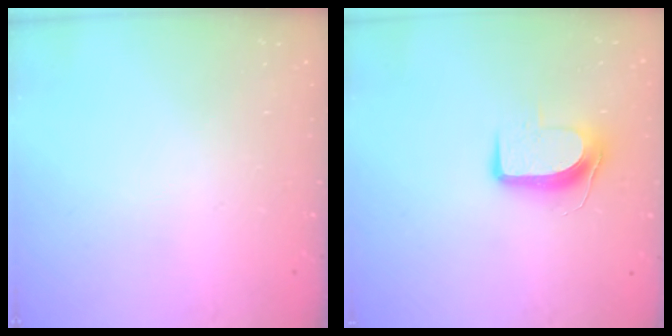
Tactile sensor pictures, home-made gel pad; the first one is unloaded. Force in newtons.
{"total": 8.7, "press": 8.6, "slide": 0.7}